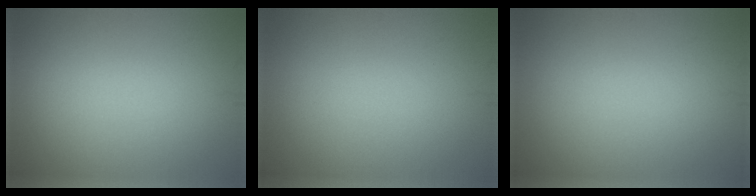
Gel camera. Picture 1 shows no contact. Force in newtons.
{"total": 0.0}
{"total": 0.0}